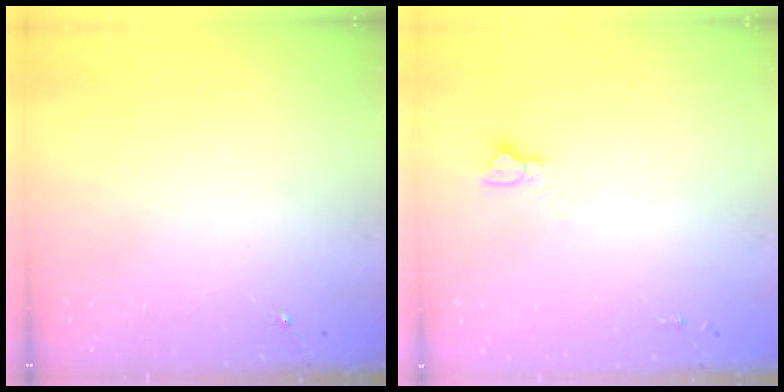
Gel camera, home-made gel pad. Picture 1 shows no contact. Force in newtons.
{"total": 2.9, "press": 2.9, "slide": 0.2}